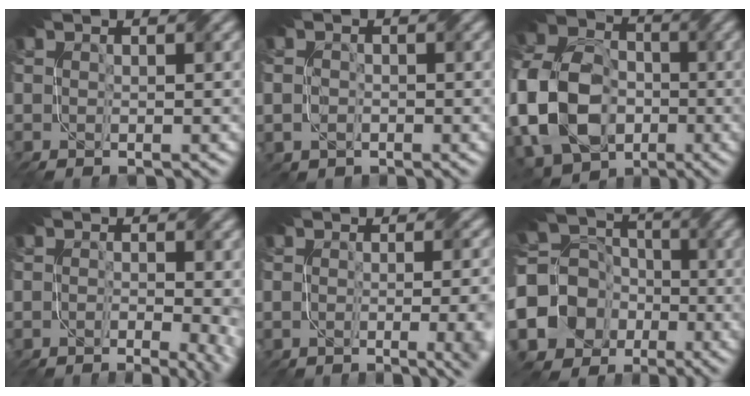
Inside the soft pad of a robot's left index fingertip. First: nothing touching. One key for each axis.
{"total": 1.2, "fx": -0.1, "fy": 1.1, "fz": -0.2, "tx": 0.003, "ty": 0.000, "tz": 0.003}
{"total": 12.5, "fx": -2.9, "fy": 9.8, "fz": 7.3, "tx": -0.177, "ty": 0.002, "tz": -0.063}
{"total": 6.4, "fx": -1.8, "fy": 2.8, "fz": 5.5, "tx": -0.036, "ty": -0.004, "tz": -0.022}
{"total": 9.7, "fx": -1.8, "fy": 5.2, "fz": 7.9, "tx": -0.032, "ty": 0.002, "tz": -0.004}
{"total": 9.8, "fx": -2.9, "fy": 8.9, "fz": 3.2, "tx": -0.070, "ty": 0.001, "tz": -0.070}